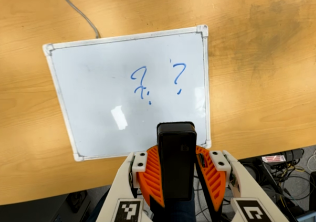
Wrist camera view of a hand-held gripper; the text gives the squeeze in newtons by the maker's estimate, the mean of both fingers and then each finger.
{"total": 6.7, "left": 7.0, "right": 6.4}